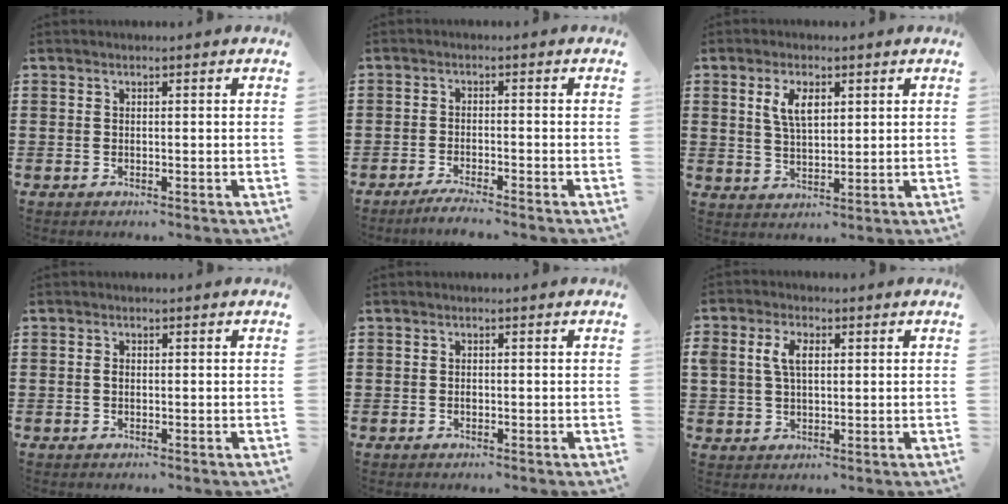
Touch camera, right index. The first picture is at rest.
{"total": 2.4, "force": [-2.3, -0.5, 0.8], "torque": [-0.014, -0.001, -0.044]}
{"total": 4.8, "force": [1.8, 2.2, 3.8], "torque": [-0.084, 0.007, 0.031]}
{"total": 0.7, "force": [-0.1, 0.4, 0.6], "torque": [-0.015, -0.001, -0.002]}
{"total": 0.5, "force": [-0.2, 0.3, 0.4], "torque": [-0.010, -0.001, -0.003]}
{"total": 4.6, "force": [1.2, 2.8, 3.5], "torque": [-0.084, 0.011, 0.015]}